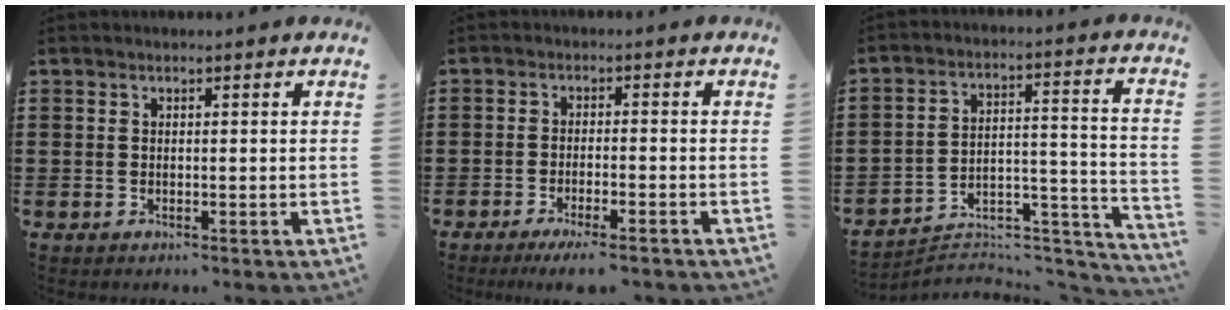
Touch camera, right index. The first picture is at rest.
{"total": 3.2, "force": [-2.7, 0.0, 1.6], "torque": [-0.034, -0.006, -0.053]}
{"total": 4.2, "force": [-3.8, 1.6, 0.8], "torque": [-0.017, -0.001, -0.079]}